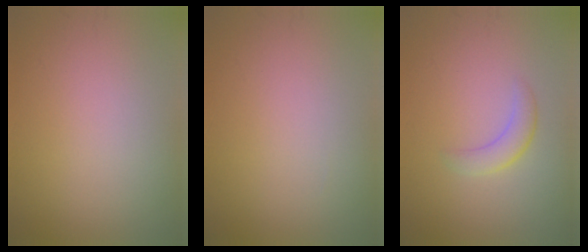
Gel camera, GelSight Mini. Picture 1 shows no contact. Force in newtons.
{"total": 0.0}
{"total": 2.0, "press": 1.9, "slide": 0.2}